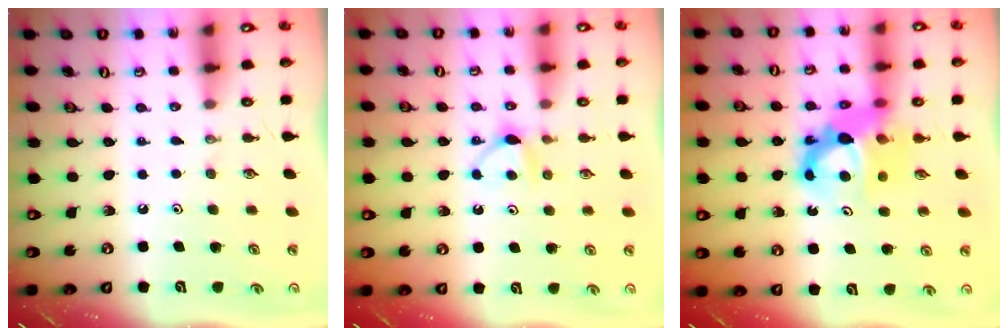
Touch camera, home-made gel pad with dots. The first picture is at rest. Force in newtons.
{"total": 5.5, "press": 5.4, "slide": 0.7}
{"total": 12.3, "press": 12.3, "slide": 1.4}